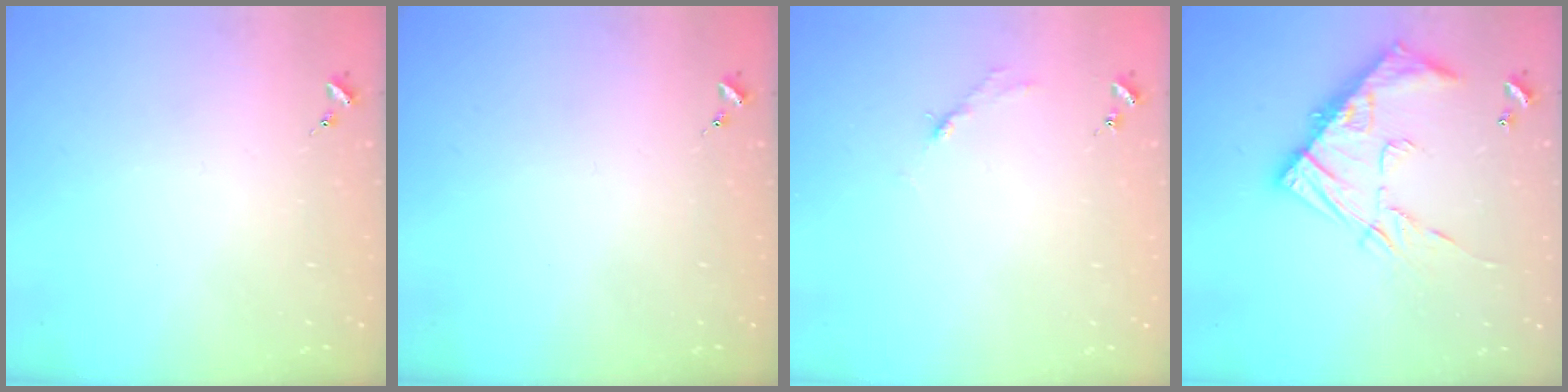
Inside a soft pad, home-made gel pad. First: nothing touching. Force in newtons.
{"total": 0.0}
{"total": 2.7, "press": 2.7, "slide": 0.4}
{"total": 17.3, "press": 17.3, "slide": 1.4}